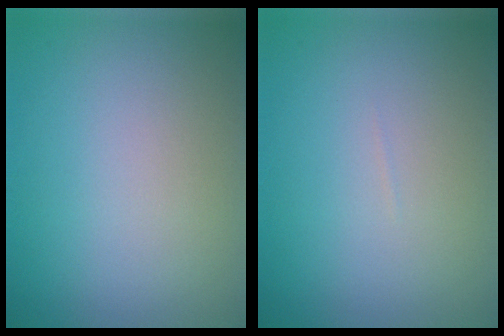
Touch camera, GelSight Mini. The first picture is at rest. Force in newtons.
{"total": 0.0}